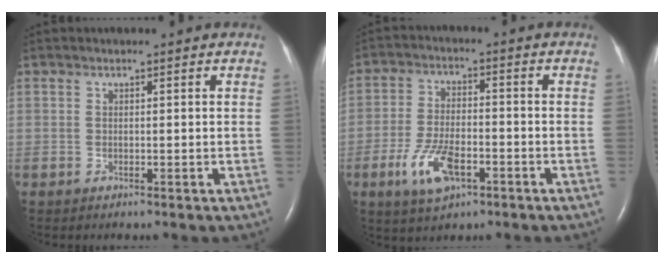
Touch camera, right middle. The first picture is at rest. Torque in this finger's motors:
{"motor_torque": [0.81, -0.42, 0.25, 0.14]}